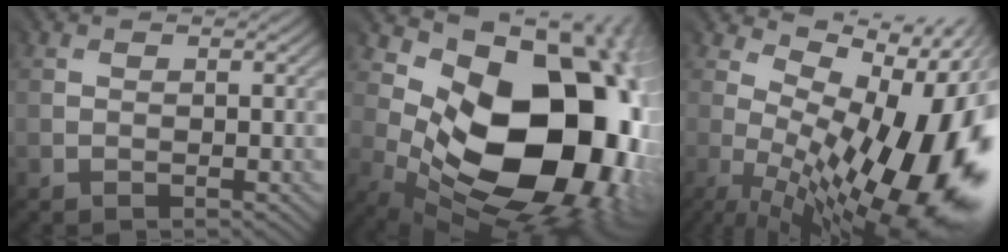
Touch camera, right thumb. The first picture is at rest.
{"total": 18.9, "force": [1.3, 11.9, 14.6], "torque": [-0.205, -0.039, 0.044]}
{"total": 17.7, "force": [-2.1, 8.1, 15.6], "torque": [-0.215, -0.039, -0.012]}